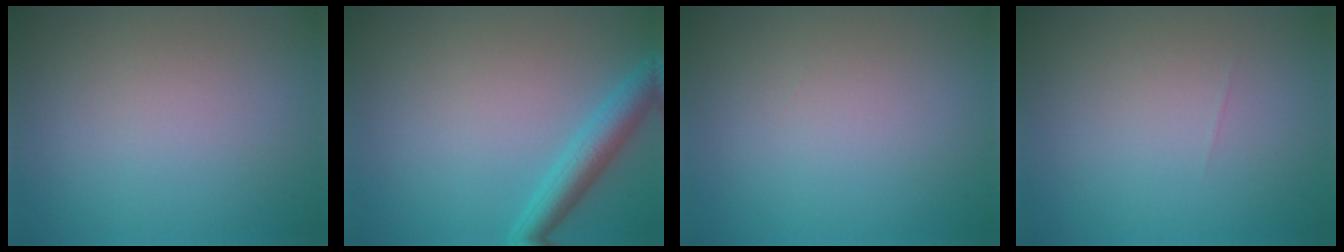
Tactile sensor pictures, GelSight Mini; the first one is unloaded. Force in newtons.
{"total": 3.4, "press": 3.4, "slide": 0.1}
{"total": 0.0}
{"total": 0.0}